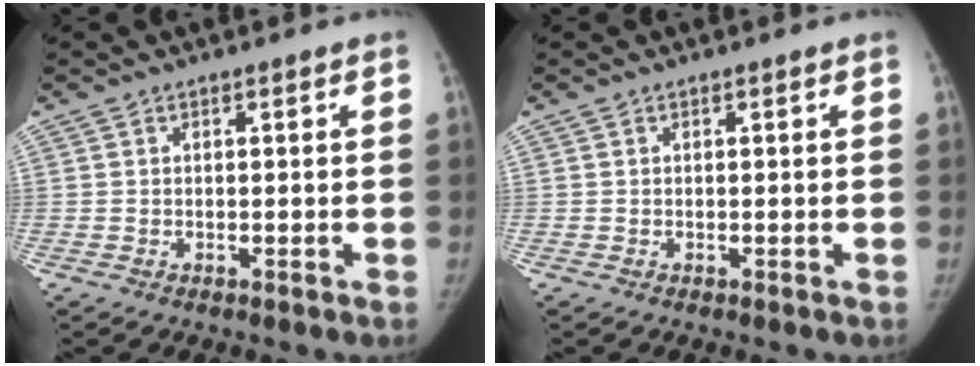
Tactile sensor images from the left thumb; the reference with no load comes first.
{"total": 0.0}